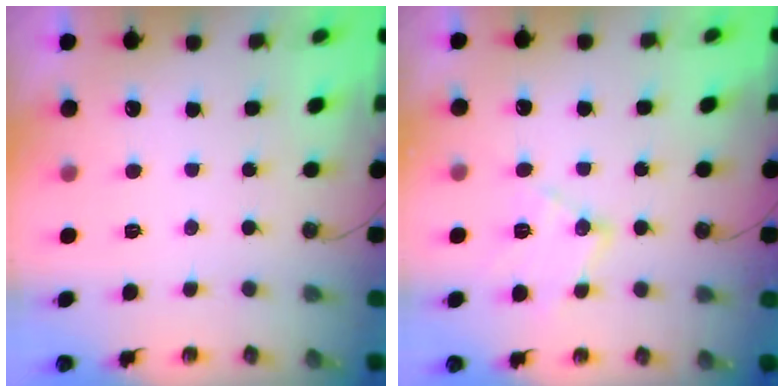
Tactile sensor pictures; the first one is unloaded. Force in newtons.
{"total": 12.6, "press": 12.6, "slide": 0.7}